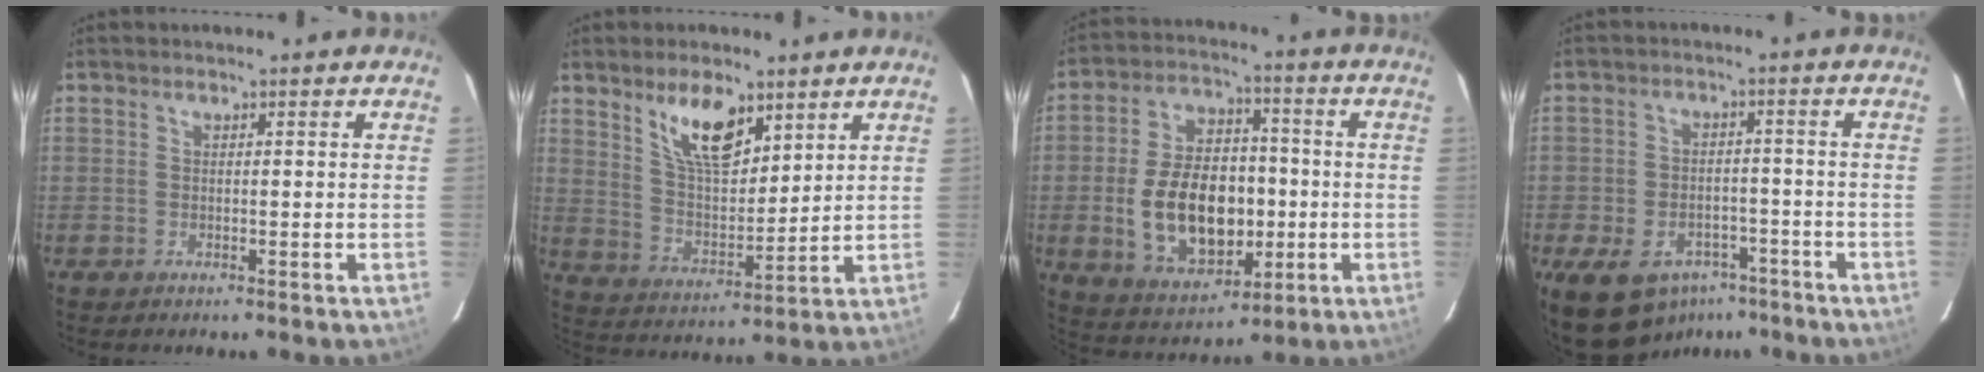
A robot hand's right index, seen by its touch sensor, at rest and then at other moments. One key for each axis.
{"total": 11.2, "fx": 6.9, "fy": 4.6, "fz": 7.6, "tx": -0.130, "ty": -0.001, "tz": 0.136}
{"total": 16.7, "fx": -2.6, "fy": 10.5, "fz": 12.7, "tx": -0.258, "ty": 0.013, "tz": -0.022}
{"total": 13.0, "fx": -8.2, "fy": 8.3, "fz": 5.8, "tx": -0.141, "ty": 0.005, "tz": -0.108}